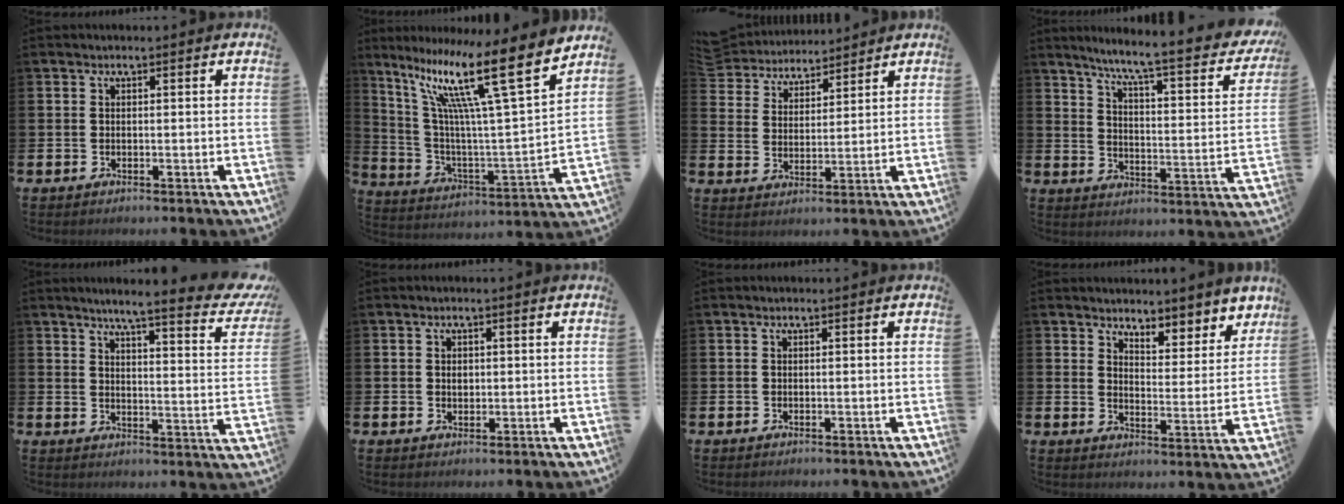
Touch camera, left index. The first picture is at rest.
{"total": 17.5, "force": [11.0, 2.5, 13.4], "torque": [-0.267, -0.062, 0.169]}
{"total": 5.1, "force": [4.8, 1.4, -0.7], "torque": [-0.019, -0.033, 0.086]}
{"total": 7.1, "force": [5.8, 0.4, 4.1], "torque": [-0.089, -0.052, 0.085]}
{"total": 5.9, "force": [4.9, 0.4, 3.2], "torque": [-0.053, -0.051, 0.069]}
{"total": 1.1, "force": [0.2, 0.8, 0.7], "torque": [0.003, 0.000, -0.001]}
{"total": 0.0}
{"total": 4.8, "force": [4.6, 1.3, 0.0], "torque": [-0.013, -0.045, 0.077]}